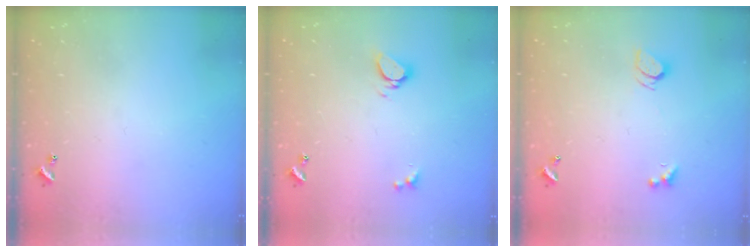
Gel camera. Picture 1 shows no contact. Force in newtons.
{"total": 4.4, "press": 4.4, "slide": 0.6}
{"total": 2.5, "press": 2.4, "slide": 0.6}